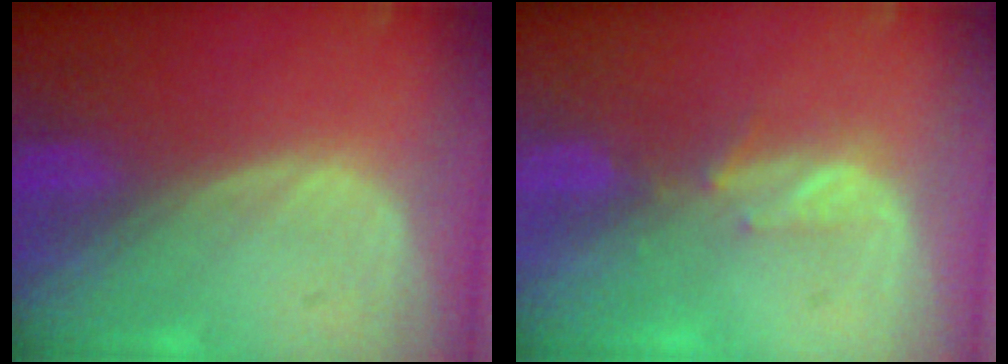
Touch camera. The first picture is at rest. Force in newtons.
{"total": 2.3, "press": 2.1, "slide": 0.8}